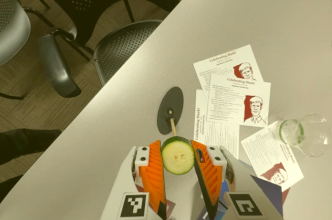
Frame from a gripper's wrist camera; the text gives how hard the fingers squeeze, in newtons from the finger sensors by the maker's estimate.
{"total": 9.2, "left": 8.9, "right": 9.6}